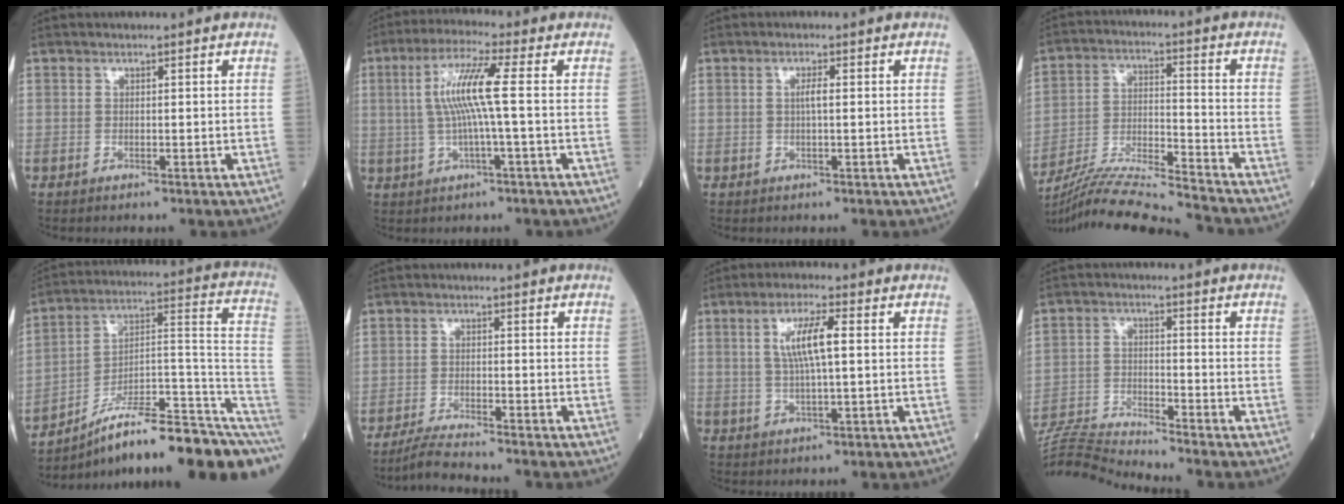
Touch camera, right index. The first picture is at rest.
{"total": 8.1, "force": [0.6, -0.3, 8.1], "torque": [-0.165, 0.014, 0.010]}
{"total": 1.5, "force": [0.1, 0.1, 1.5], "torque": [-0.029, 0.003, 0.000]}
{"total": 17.6, "force": [-16.6, -1.3, 5.9], "torque": [-0.119, -0.014, -0.285]}
{"total": 21.1, "force": [-13.4, 4.2, 15.7], "torque": [-0.145, 0.059, -0.201]}
{"total": 4.7, "force": [-4.4, -0.9, 1.5], "torque": [-0.032, -0.020, -0.083]}
{"total": 6.5, "force": [1.4, 0.8, 6.4], "torque": [-0.123, 0.007, 0.027]}
{"total": 9.4, "force": [-9.1, -2.3, 0.6], "torque": [-0.015, -0.002, -0.175]}